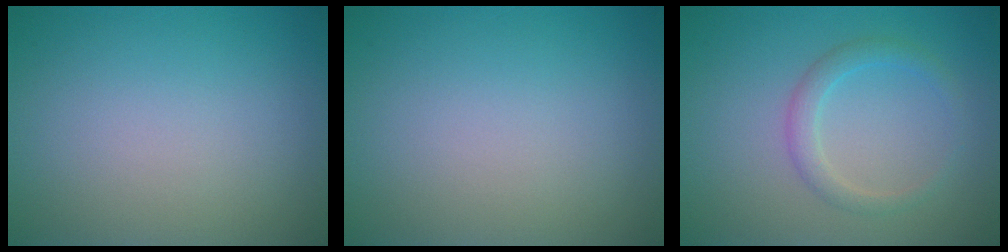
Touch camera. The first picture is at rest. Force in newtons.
{"total": 0.0}
{"total": 2.0, "press": 2.0, "slide": 0.1}